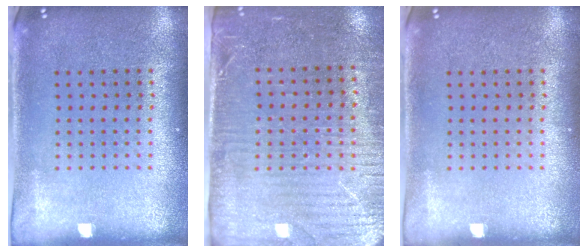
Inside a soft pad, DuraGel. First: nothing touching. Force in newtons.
{"total": 3.4, "press": 2.9, "slide": 1.7}
{"total": 0.0}